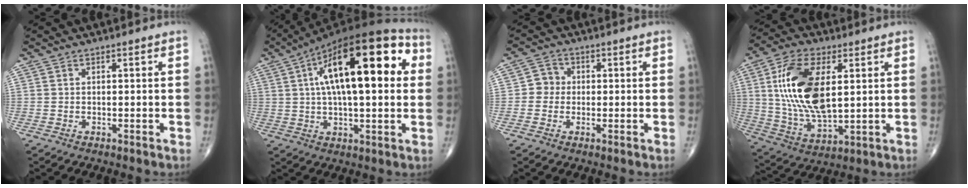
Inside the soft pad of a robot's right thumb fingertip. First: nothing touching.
{"total": 24.4, "force": [5.6, 9.3, 21.9], "torque": [-0.343, 0.028, 0.075]}
{"total": 3.4, "force": [-0.2, 3.2, 1.1], "torque": [0.005, 0.009, -0.012]}
{"total": 17.9, "force": [3.7, 8.8, 15.2], "torque": [-0.290, -0.015, 0.074]}